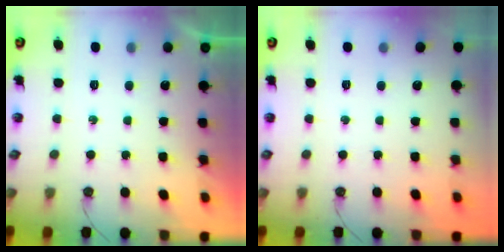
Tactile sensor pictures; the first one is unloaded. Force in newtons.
{"total": 0.0}